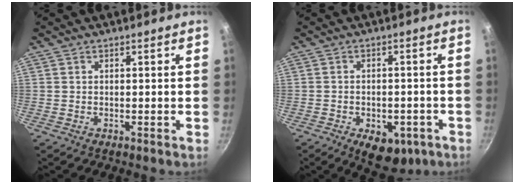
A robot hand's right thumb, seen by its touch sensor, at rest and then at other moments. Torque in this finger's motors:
{"motor_torque": [-0.29, 0.18, 0.34, 0.41, 0.06]}